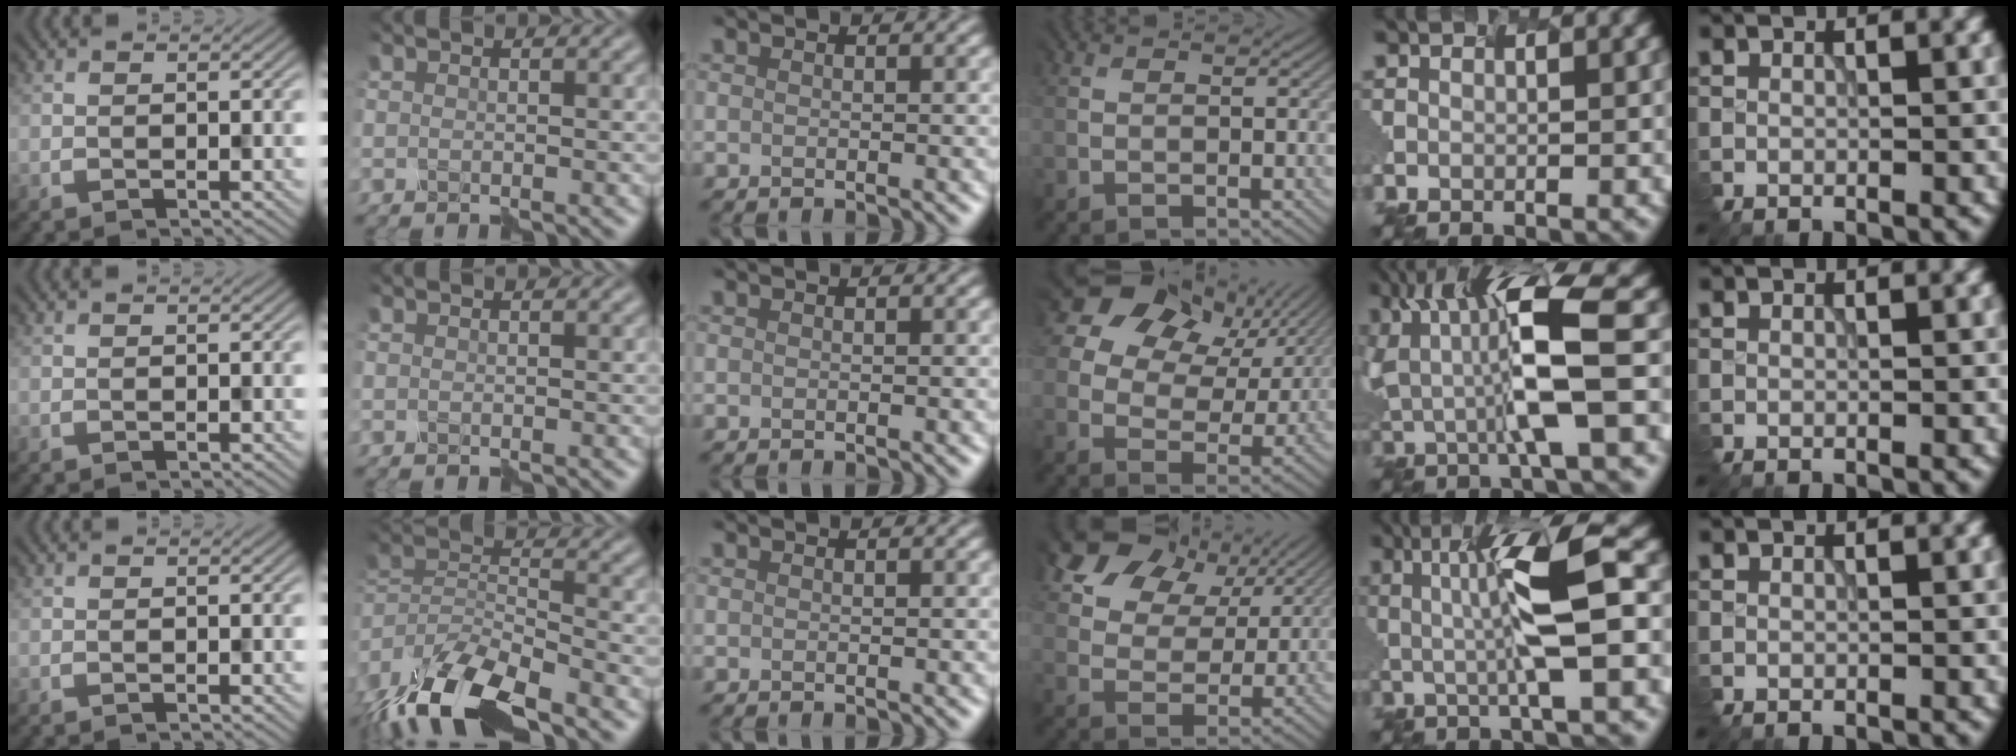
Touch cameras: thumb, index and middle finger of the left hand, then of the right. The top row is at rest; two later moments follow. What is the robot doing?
{"motion": "disassemble", "object": "puzzle pieces"}